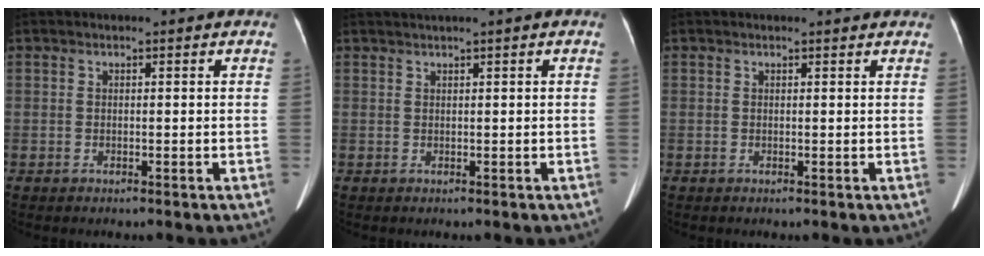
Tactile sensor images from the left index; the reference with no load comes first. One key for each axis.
{"total": 1.6, "fx": 1.0, "fy": -0.4, "fz": 1.2, "tx": -0.027, "ty": 0.012, "tz": 0.025}
{"total": 1.7, "fx": 1.7, "fy": 0.1, "fz": 0.2, "tx": -0.010, "ty": 0.004, "tz": 0.013}